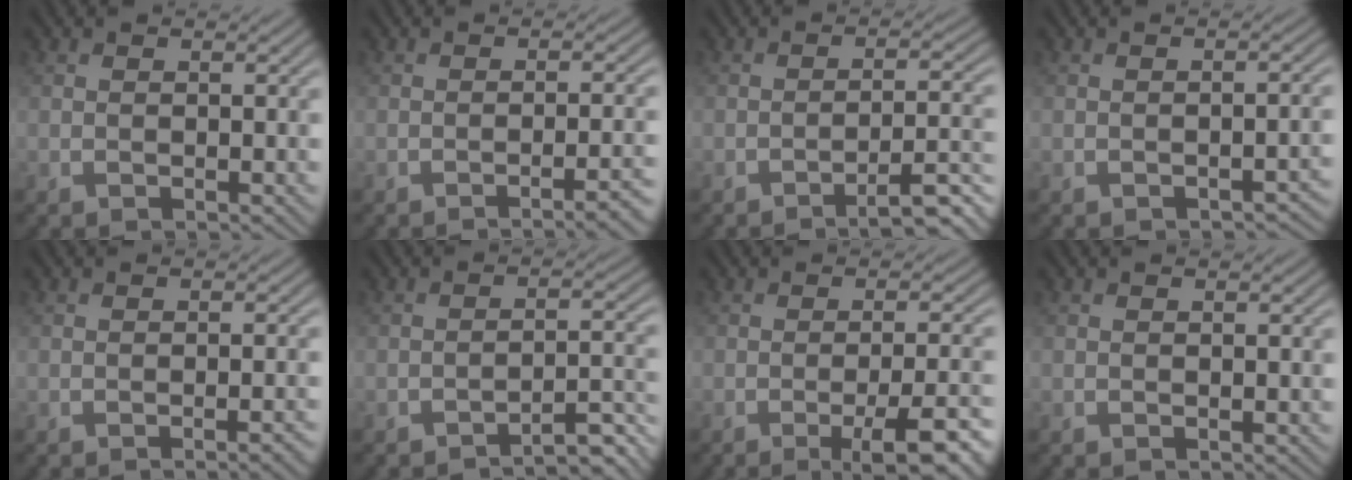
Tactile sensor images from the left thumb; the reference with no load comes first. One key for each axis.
{"total": 3.9, "fx": -2.2, "fy": 0.8, "fz": 3.2, "tx": -0.037, "ty": 0.011, "tz": -0.040}
{"total": 5.5, "fx": -3.8, "fy": 0.7, "fz": 3.9, "tx": -0.051, "ty": 0.012, "tz": -0.063}
{"total": 1.7, "fx": -1.2, "fy": 0.4, "fz": 1.1, "tx": -0.013, "ty": 0.003, "tz": -0.015}
{"total": 2.2, "fx": -1.0, "fy": 0.5, "fz": 1.9, "tx": -0.019, "ty": 0.005, "tz": -0.019}
{"total": 4.2, "fx": -3.5, "fy": 0.5, "fz": 2.3, "tx": -0.026, "ty": 0.016, "tz": -0.055}
{"total": 7.5, "fx": -3.7, "fy": 1.4, "fz": 6.4, "tx": -0.097, "ty": 0.000, "tz": -0.053}
{"total": 0.0}